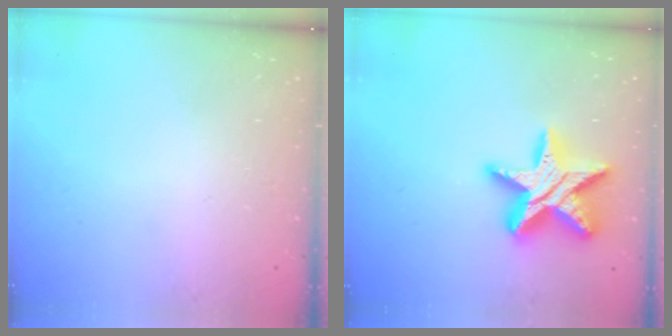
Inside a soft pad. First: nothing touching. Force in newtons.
{"total": 18.7, "press": 18.6, "slide": 1.1}